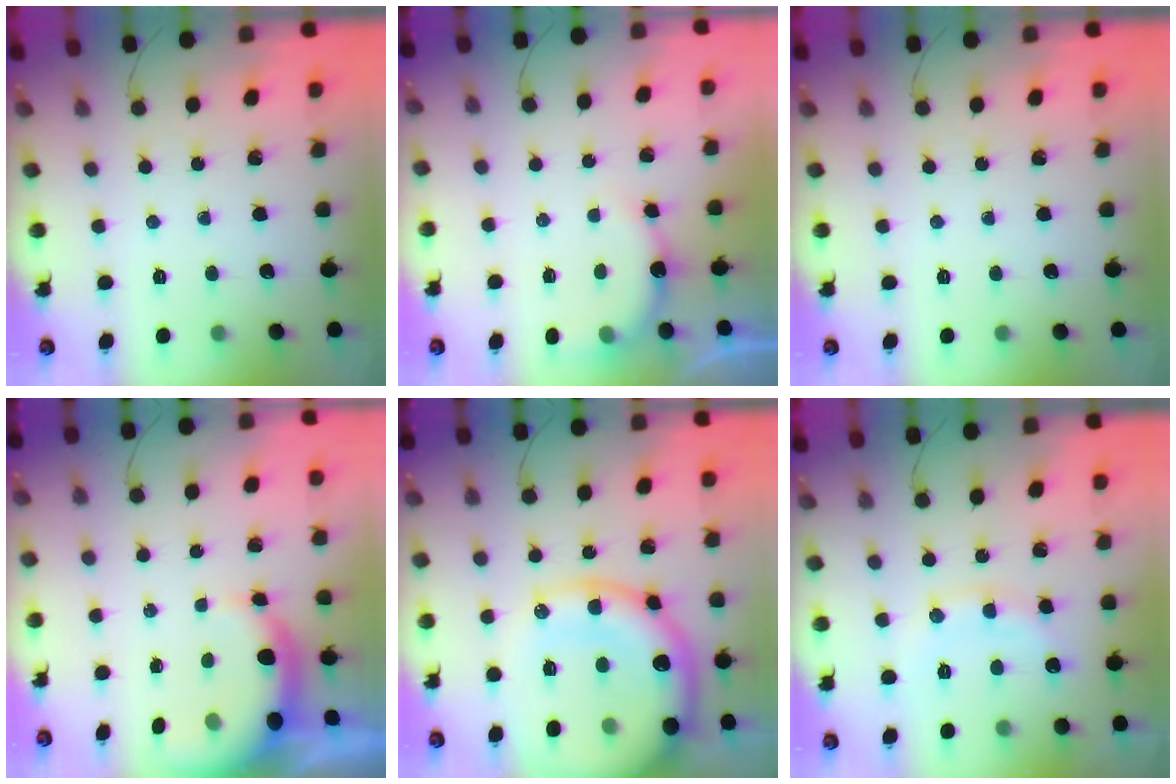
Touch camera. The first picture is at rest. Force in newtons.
{"total": 6.0, "press": 6.0, "slide": 0.5}
{"total": 0.0}
{"total": 7.5, "press": 7.5, "slide": 0.7}
{"total": 25.5, "press": 25.0, "slide": 4.9}
{"total": 9.9, "press": 9.9, "slide": 0.2}